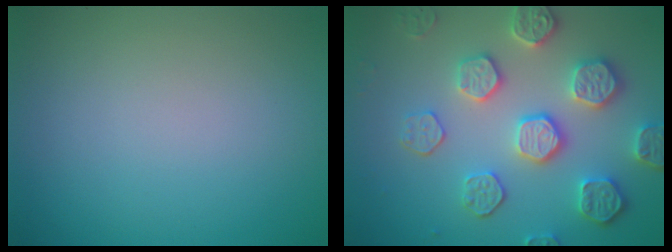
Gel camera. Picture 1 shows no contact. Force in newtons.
{"total": 5.5, "press": 5.1, "slide": 2.2}